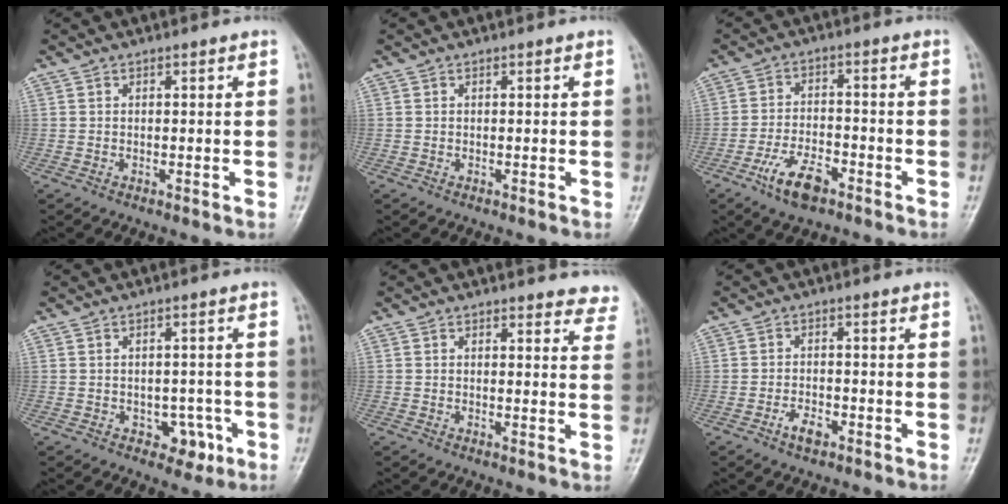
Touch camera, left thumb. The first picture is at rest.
{"total": 0.0}
{"total": 7.6, "force": [-4.5, 3.3, 5.1], "torque": [-0.095, 0.021, -0.082]}
{"total": 4.9, "force": [-2.0, 3.5, 2.7], "torque": [-0.008, 0.014, -0.020]}
{"total": 6.7, "force": [6.3, 2.0, 1.1], "torque": [0.029, -0.030, 0.043]}
{"total": 3.2, "force": [-1.9, 1.5, 2.1], "torque": [-0.036, 0.011, -0.033]}